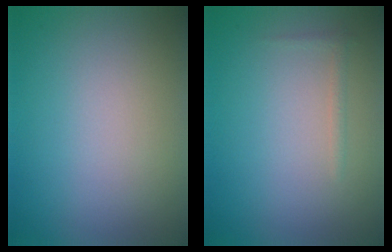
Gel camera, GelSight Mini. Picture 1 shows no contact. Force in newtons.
{"total": 0.7, "press": 0.7, "slide": 0.0}